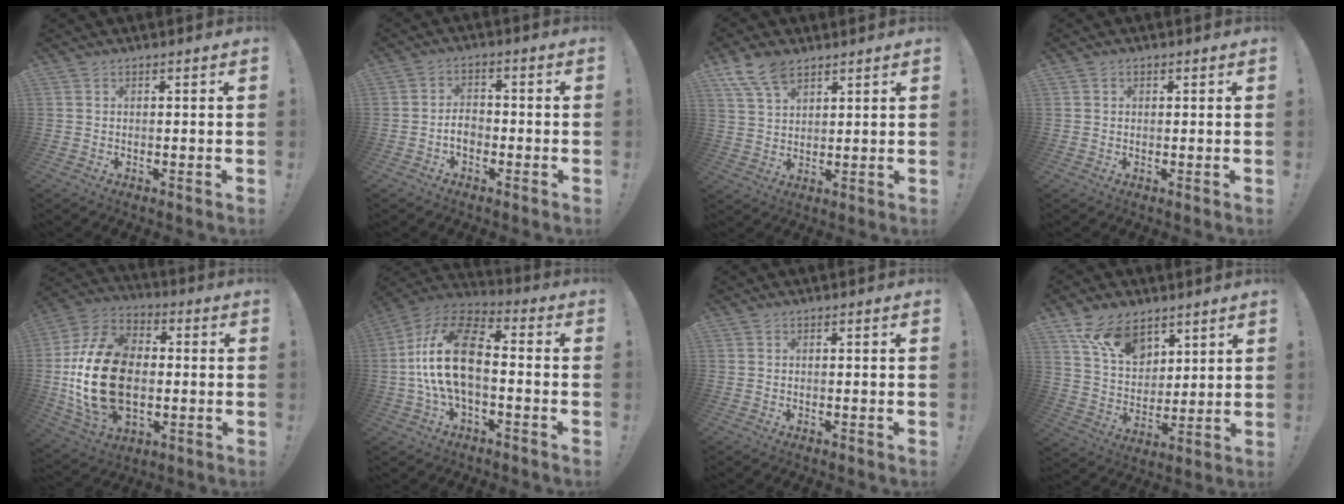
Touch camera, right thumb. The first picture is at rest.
{"total": 4.7, "force": [-2.0, 2.9, 3.1], "torque": [-0.055, 0.007, -0.038]}
{"total": 8.8, "force": [6.0, 4.6, 4.6], "torque": [-0.085, -0.023, 0.117]}
{"total": 0.8, "force": [0.2, 0.8, 0.3], "torque": [0.000, 0.000, 0.003]}
{"total": 25.1, "force": [-1.5, 17.1, 18.2], "torque": [-0.342, 0.023, -0.010]}
{"total": 18.2, "force": [-0.8, 9.7, 15.4], "torque": [-0.292, 0.023, -0.009]}
{"total": 0.0}
{"total": 14.7, "force": [9.3, 8.8, 7.3], "torque": [-0.131, -0.043, 0.178]}